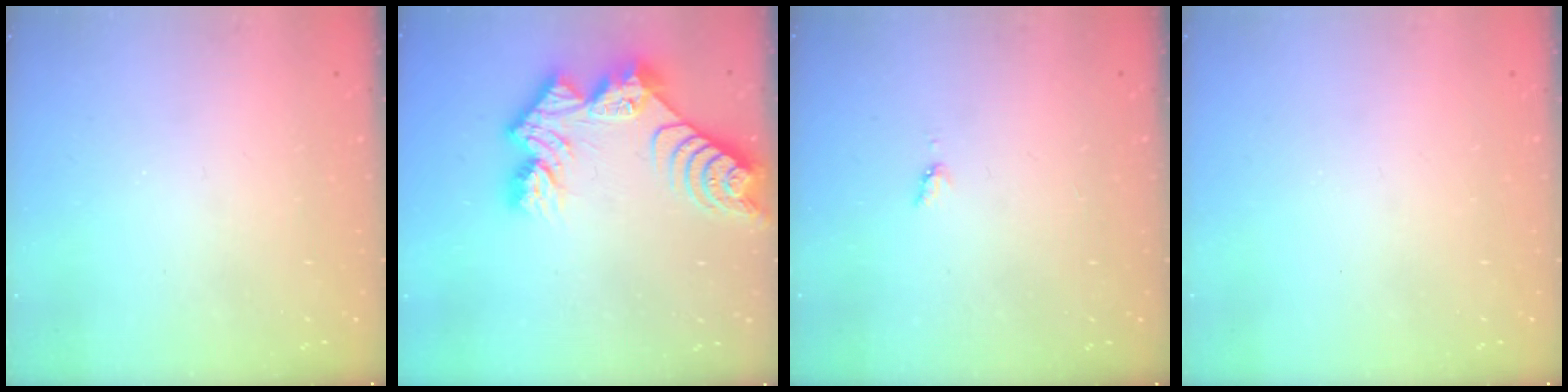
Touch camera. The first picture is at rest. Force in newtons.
{"total": 13.1, "press": 13.1, "slide": 1.0}
{"total": 3.5, "press": 3.4, "slide": 0.4}
{"total": 0.0}